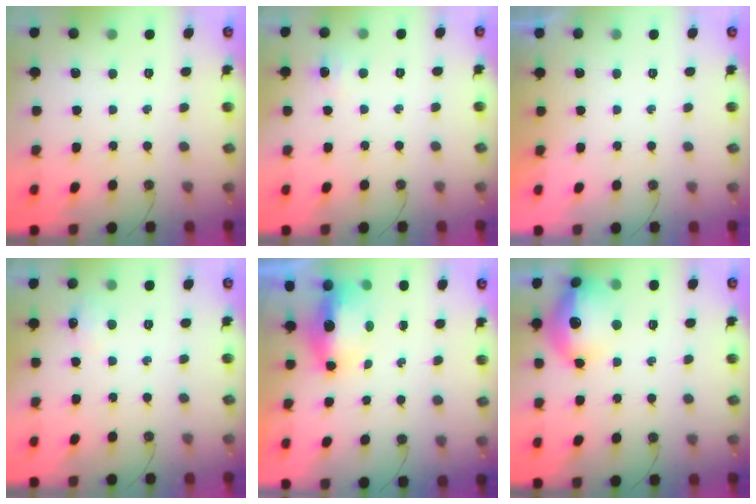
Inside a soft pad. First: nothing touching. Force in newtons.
{"total": 3.2, "press": 3.2, "slide": 0.6}
{"total": 0.0}
{"total": 7.1, "press": 7.0, "slide": 1.0}
{"total": 15.5, "press": 9.3, "slide": 12.4}
{"total": 17.6, "press": 17.6, "slide": 1.1}